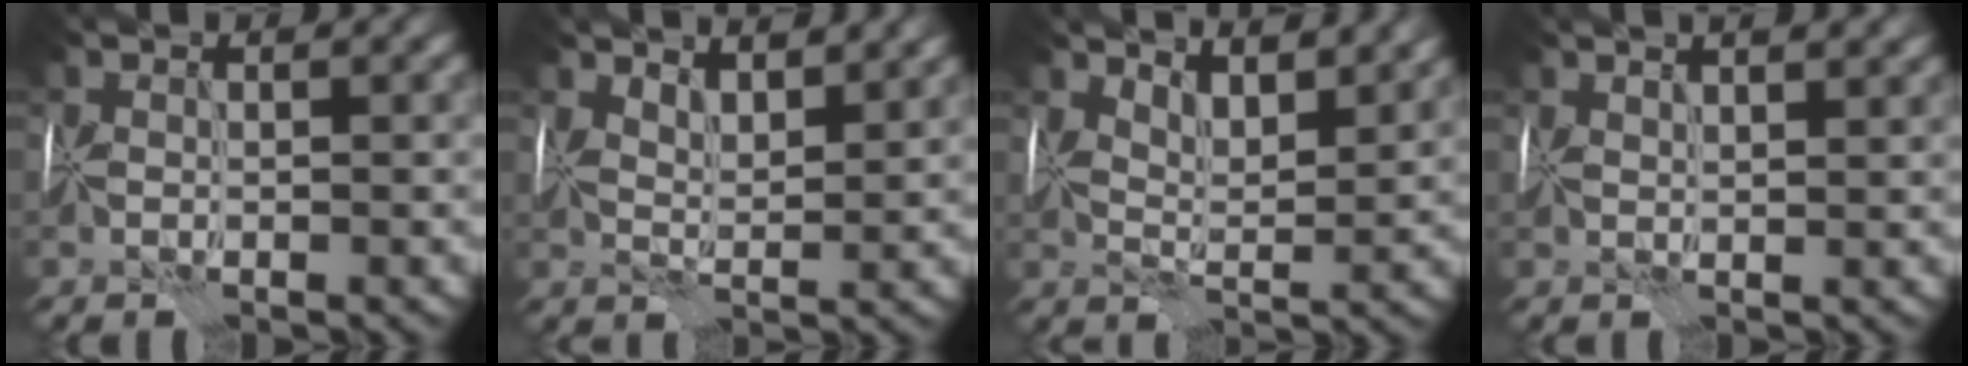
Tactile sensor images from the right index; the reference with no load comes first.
{"total": 4.4, "force": [3.4, 1.5, 2.4], "torque": [-0.032, 0.003, 0.043]}
{"total": 5.9, "force": [4.6, 1.8, 3.3], "torque": [-0.048, 0.001, 0.055]}
{"total": 5.3, "force": [3.4, 2.0, 3.5], "torque": [-0.048, 0.032, 0.037]}